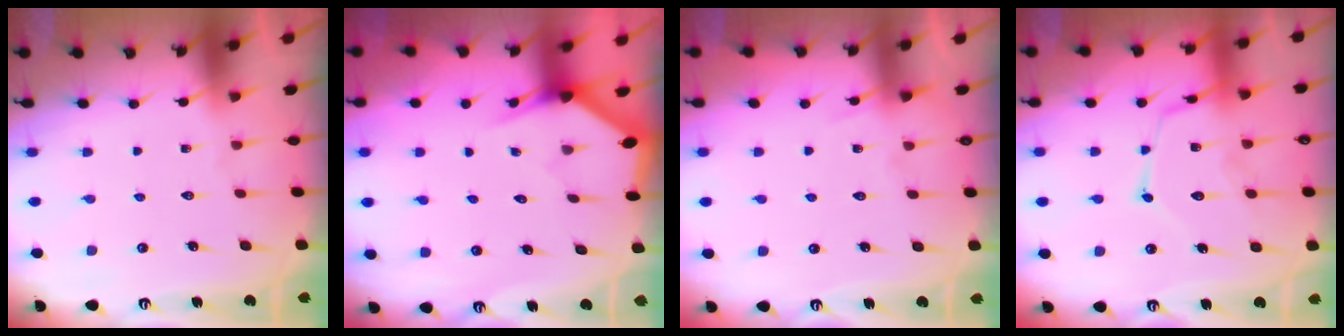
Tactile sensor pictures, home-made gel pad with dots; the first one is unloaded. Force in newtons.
{"total": 2.9, "press": 2.9, "slide": 0.1}
{"total": 6.4, "press": 6.4, "slide": 0.8}
{"total": 14.8, "press": 14.7, "slide": 1.3}